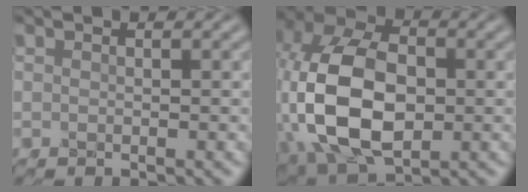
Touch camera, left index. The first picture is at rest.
{"total": 13.6, "force": [-2.1, 8.5, 10.4], "torque": [-0.237, -0.002, -0.050]}